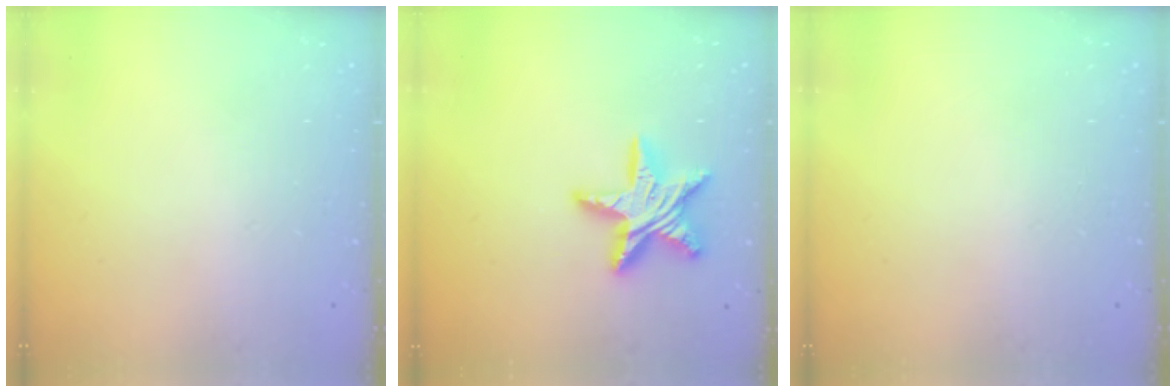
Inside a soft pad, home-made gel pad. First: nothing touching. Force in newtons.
{"total": 14.8, "press": 14.7, "slide": 1.2}
{"total": 0.0}